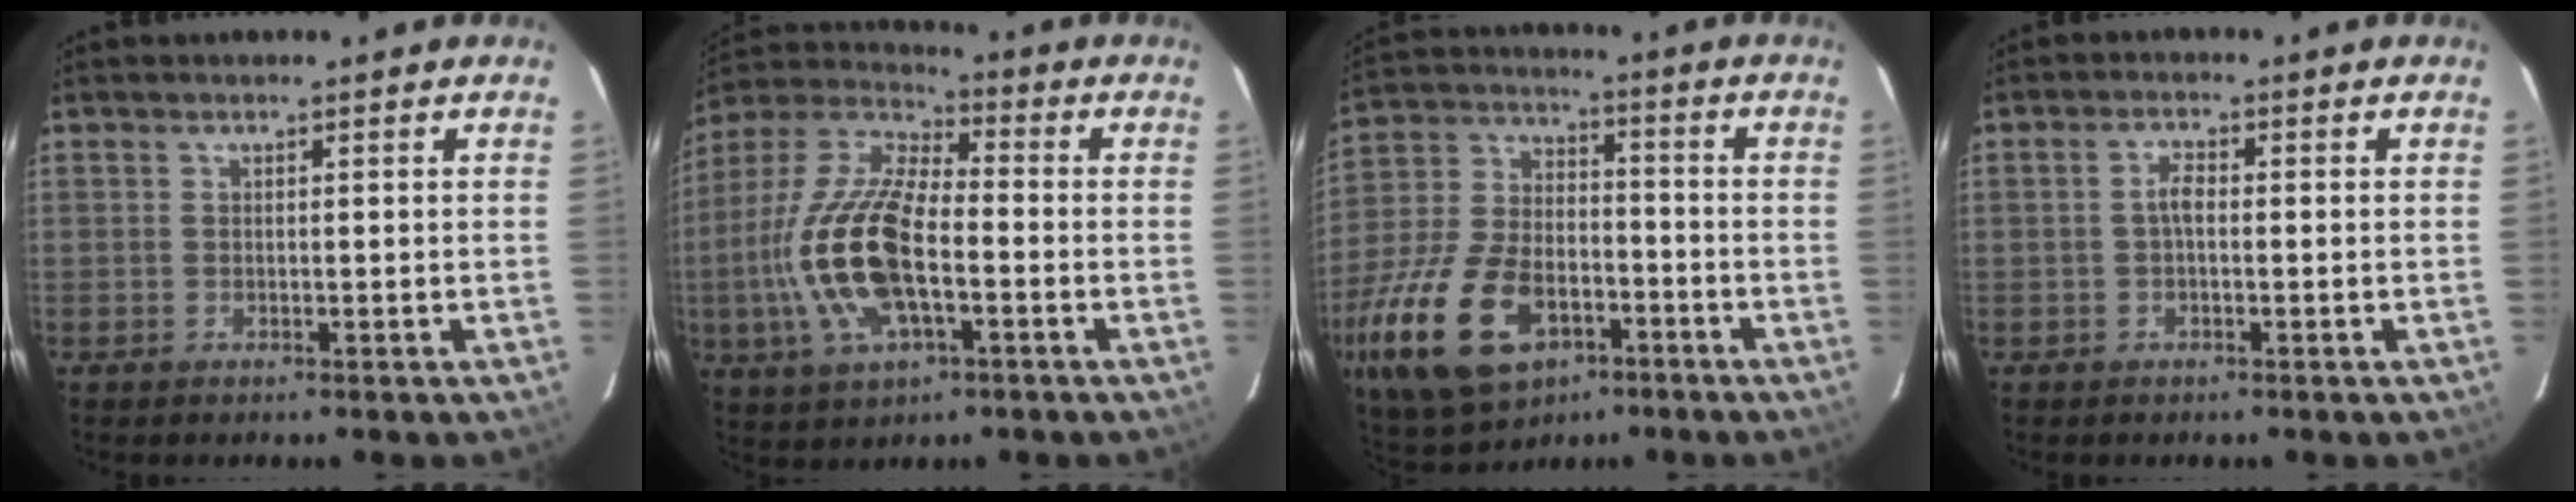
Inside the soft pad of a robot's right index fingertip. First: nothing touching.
{"total": 18.2, "force": [-3.9, 7.7, 16.0], "torque": [-0.343, 0.001, -0.077]}
{"total": 23.4, "force": [-10.6, 13.6, 15.8], "torque": [-0.363, -0.020, -0.174]}
{"total": 2.1, "force": [-0.3, 0.9, 1.9], "torque": [-0.040, 0.009, -0.005]}